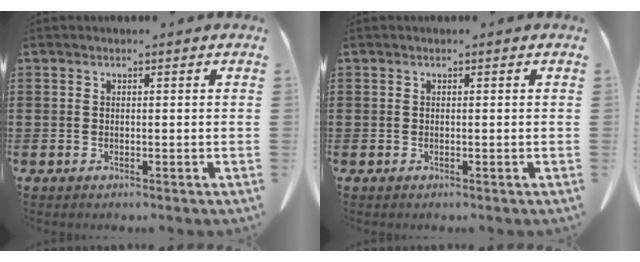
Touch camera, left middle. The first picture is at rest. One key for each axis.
{"total": 0.0}